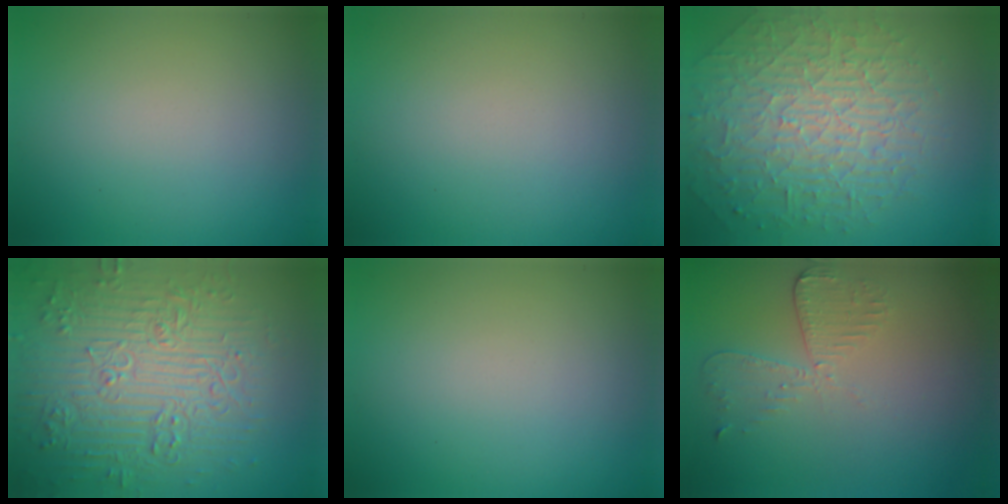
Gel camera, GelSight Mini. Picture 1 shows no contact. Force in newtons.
{"total": 0.0}
{"total": 9.6, "press": 6.2, "slide": 7.4}
{"total": 9.6, "press": 6.8, "slide": 6.7}
{"total": 0.0}
{"total": 2.7, "press": 2.4, "slide": 1.2}